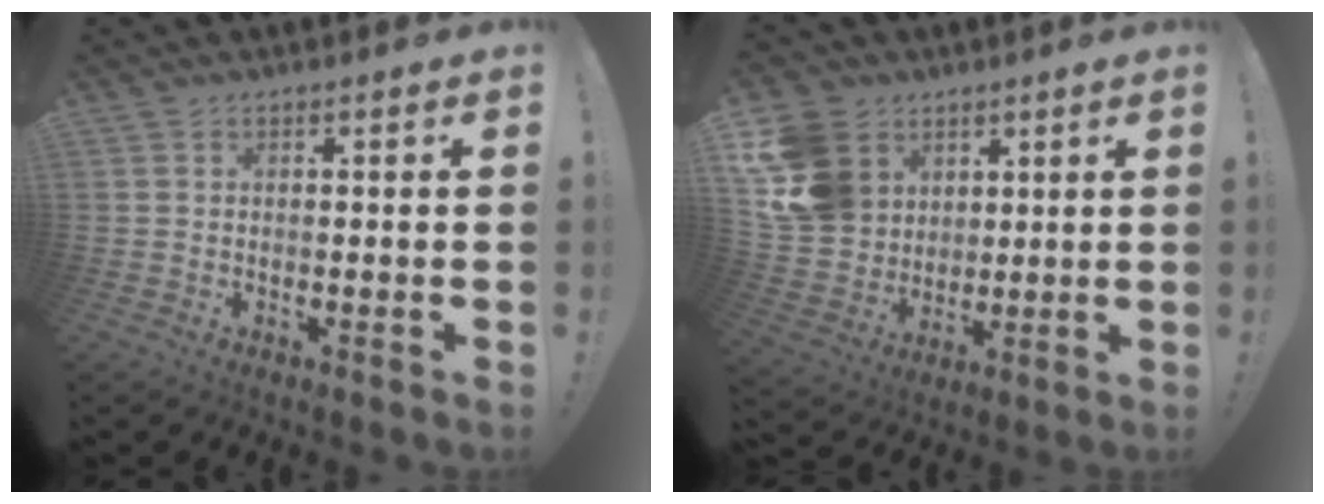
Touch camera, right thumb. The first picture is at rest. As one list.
[{"total": 16.0, "force": [5.8, 13.4, 6.7], "torque": [-0.127, -0.022, 0.125]}]